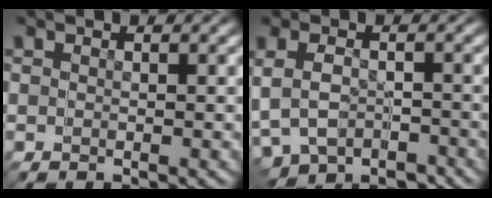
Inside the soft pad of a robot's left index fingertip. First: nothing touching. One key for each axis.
{"total": 1.9, "fx": -1.6, "fy": 1.0, "fz": -0.4, "tx": -0.016, "ty": -0.008, "tz": -0.020}